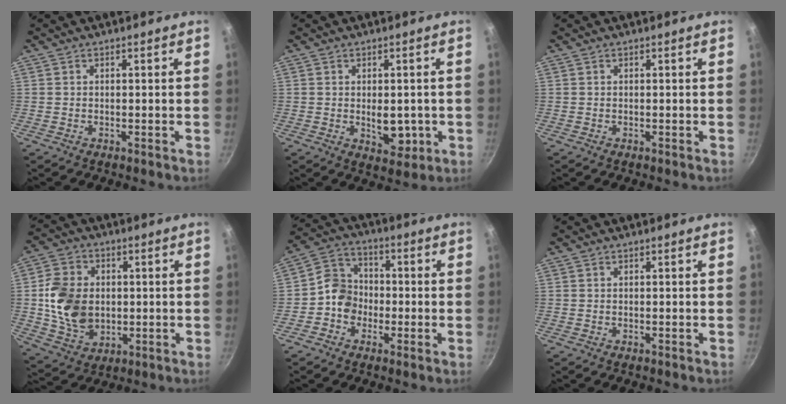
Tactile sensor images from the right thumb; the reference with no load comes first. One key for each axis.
{"total": 6.2, "fx": -0.6, "fy": 3.9, "fz": 4.9, "tx": -0.043, "ty": -0.008, "tz": -0.002}
{"total": 0.0}
{"total": 13.4, "fx": 0.2, "fy": 10.3, "fz": 8.6, "tx": -0.136, "ty": -0.001, "tz": 0.010}
{"total": 8.0, "fx": -1.7, "fy": 7.0, "fz": 3.3, "tx": -0.021, "ty": 0.027, "tz": -0.050}
{"total": 0.0}